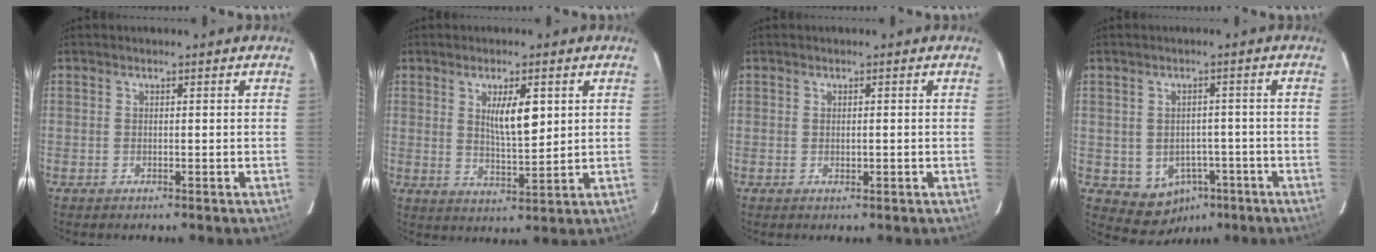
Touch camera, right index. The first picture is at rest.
{"total": 6.5, "force": [2.1, 1.7, 5.9], "torque": [-0.100, -0.005, 0.040]}
{"total": 0.8, "force": [-0.1, 0.3, 0.7], "torque": [-0.012, -0.001, 0.002]}
{"total": 7.0, "force": [-2.6, 5.8, 2.8], "torque": [-0.043, 0.012, -0.020]}